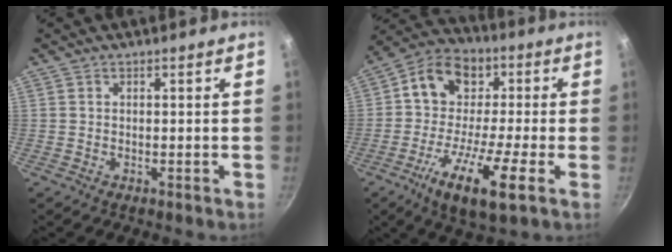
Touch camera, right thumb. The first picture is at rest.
{"total": 16.6, "force": [-3.5, 8.9, 13.6], "torque": [-0.217, 0.039, -0.084]}